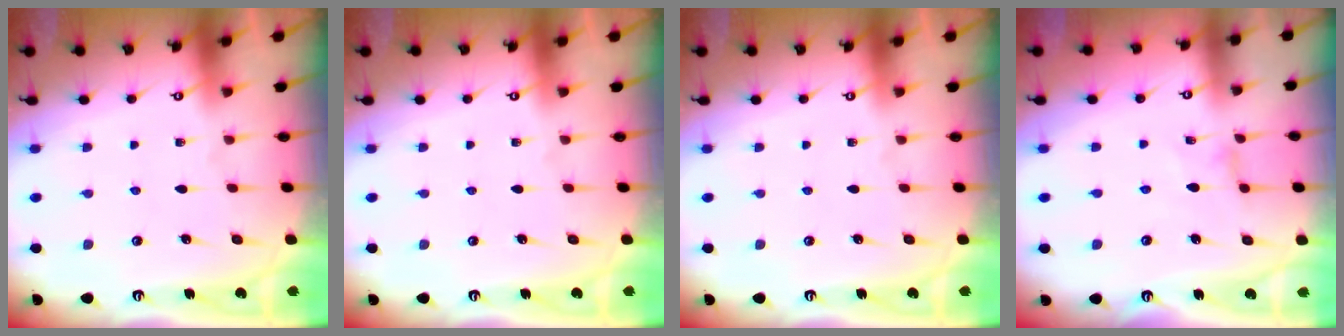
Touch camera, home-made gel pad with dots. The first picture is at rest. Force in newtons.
{"total": 0.0}
{"total": 0.0}
{"total": 0.9, "press": 0.8, "slide": 0.4}